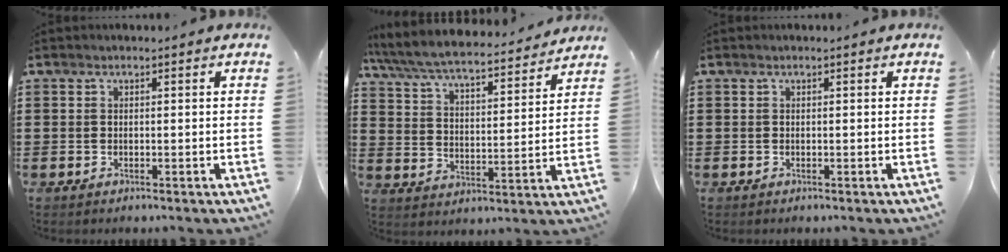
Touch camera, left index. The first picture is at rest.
{"total": 6.1, "force": [5.7, 0.4, 2.0], "torque": [-0.066, -0.041, 0.094]}
{"total": 0.0}